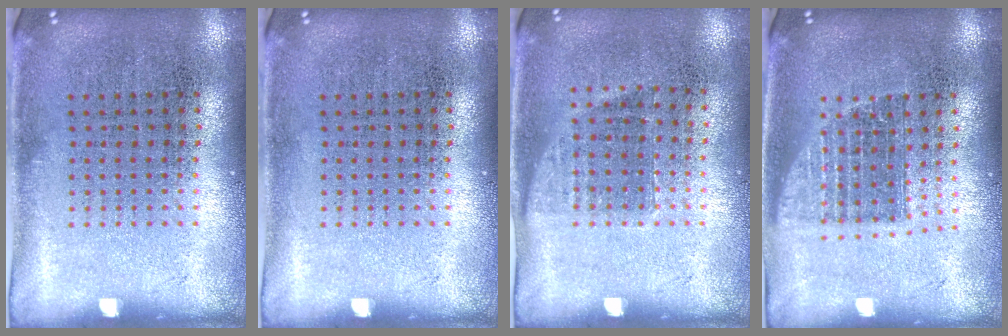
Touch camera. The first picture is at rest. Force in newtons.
{"total": 0.0}
{"total": 0.7, "press": 0.7, "slide": 0.4}
{"total": 1.3, "press": 1.1, "slide": 0.8}